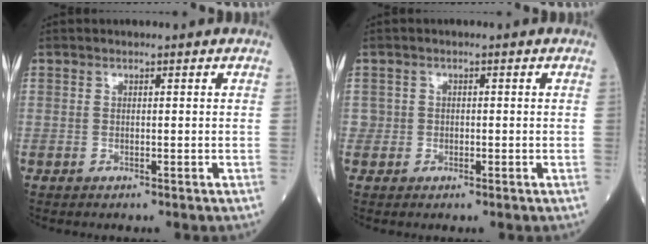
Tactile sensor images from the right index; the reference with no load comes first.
{"total": 1.4, "force": [-0.3, 1.4, 0.0], "torque": [0.015, 0.007, -0.008]}